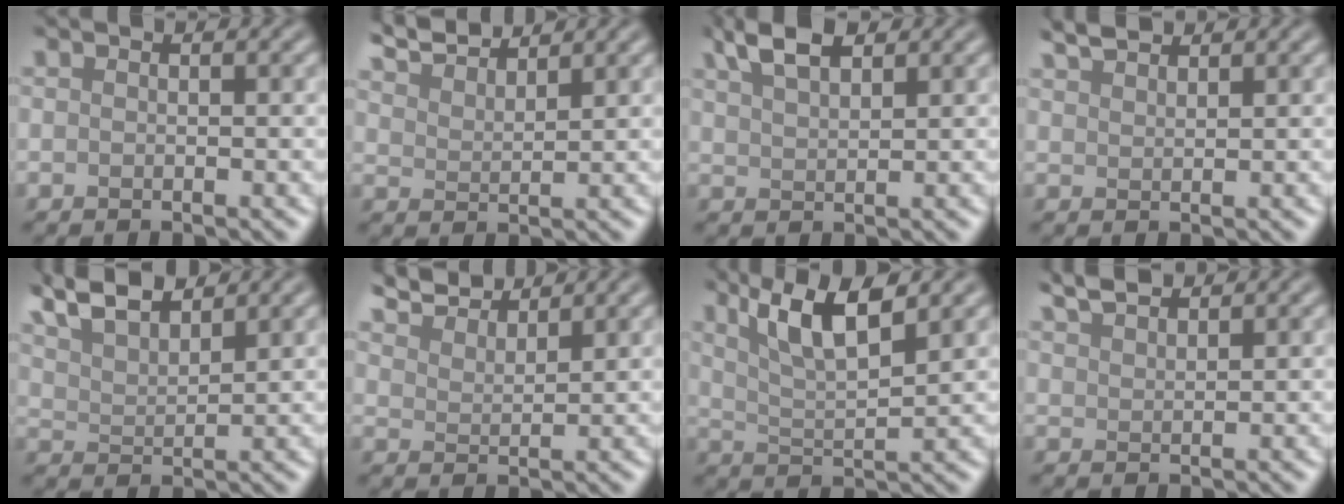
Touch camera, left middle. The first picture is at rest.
{"total": 4.2, "force": [4.0, 0.6, 1.0], "torque": [-0.026, 0.009, 0.076]}
{"total": 3.8, "force": [2.8, 1.3, 2.3], "torque": [-0.048, 0.010, 0.056]}
{"total": 2.1, "force": [2.0, 0.3, 0.5], "torque": [-0.008, 0.006, 0.045]}
{"total": 5.7, "force": [4.8, 1.5, 2.8], "torque": [-0.059, 0.014, 0.083]}
{"total": 5.2, "force": [4.9, 0.9, 1.2], "torque": [-0.031, 0.006, 0.089]}
{"total": 5.7, "force": [3.2, 1.5, 4.5], "torque": [-0.082, 0.000, 0.061]}
{"total": 2.6, "force": [2.4, 0.5, 0.9], "torque": [-0.016, 0.007, 0.052]}